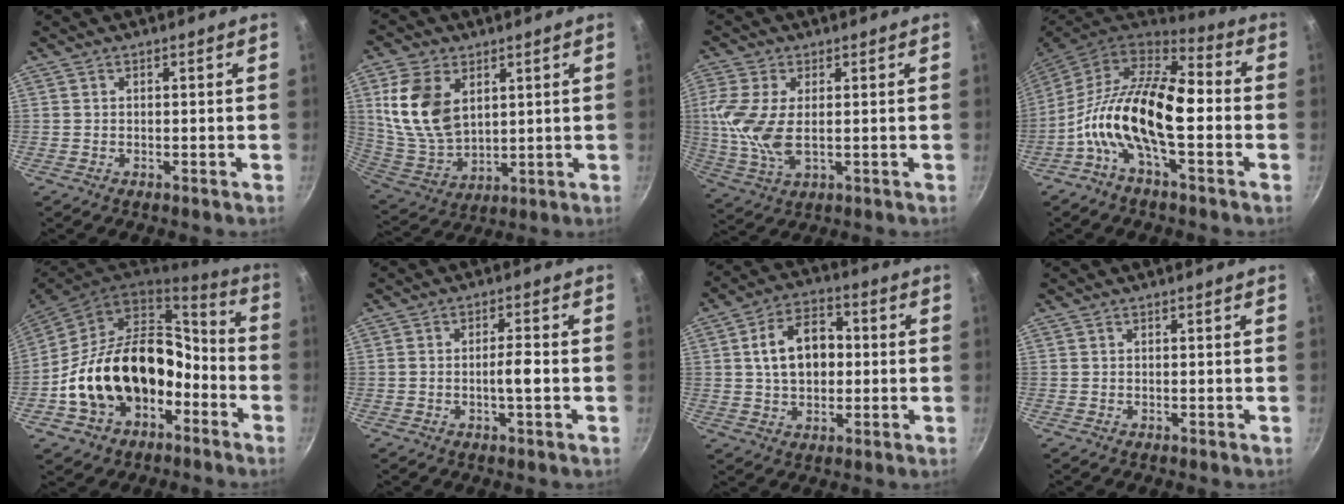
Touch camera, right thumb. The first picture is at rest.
{"total": 14.6, "force": [4.6, 9.4, 10.1], "torque": [-0.182, -0.025, 0.106]}
{"total": 9.9, "force": [0.7, 5.0, 8.5], "torque": [-0.186, -0.007, 0.015]}
{"total": 18.6, "force": [-3.0, 8.4, 16.3], "torque": [-0.291, 0.036, -0.078]}
{"total": 22.2, "force": [-6.2, 15.3, 14.9], "torque": [-0.229, 0.078, -0.093]}
{"total": 3.7, "force": [-0.8, 0.6, 3.5], "torque": [-0.058, 0.013, -0.014]}
{"total": 11.5, "force": [1.0, 7.8, 8.5], "torque": [-0.114, 0.021, 0.011]}
{"total": 0.0}